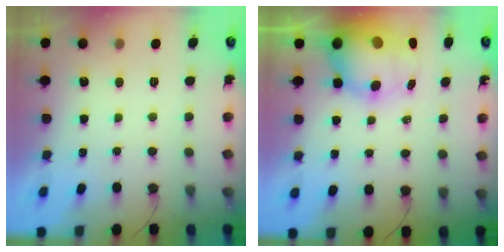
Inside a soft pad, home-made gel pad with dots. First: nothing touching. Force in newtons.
{"total": 11.3, "press": 10.9, "slide": 2.9}